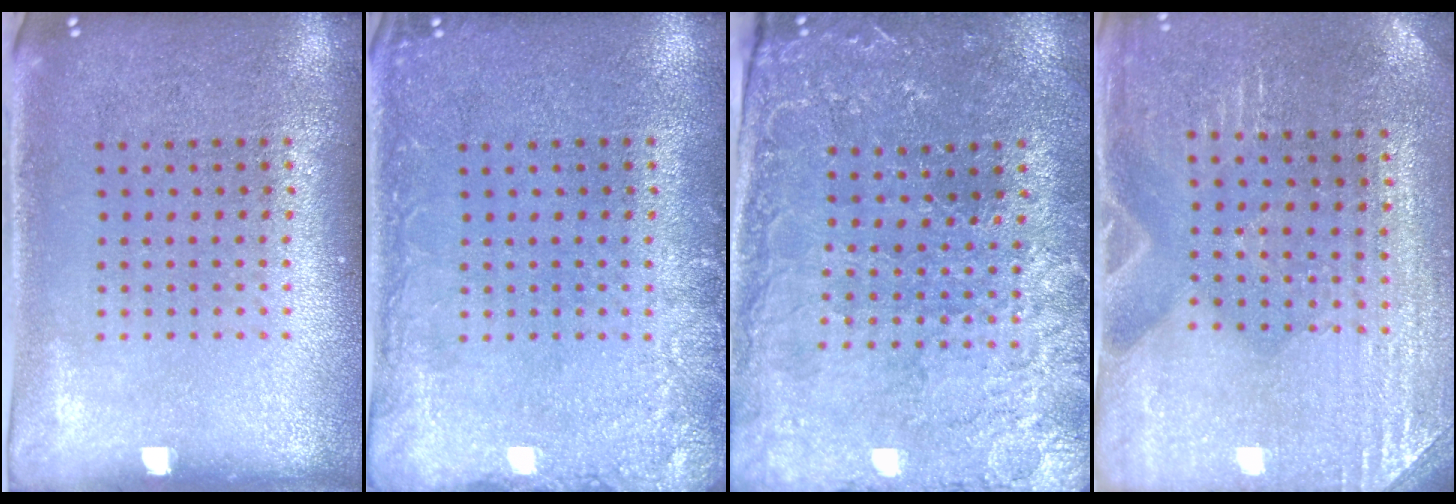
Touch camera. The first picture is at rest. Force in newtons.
{"total": 2.2, "press": 2.1, "slide": 0.2}
{"total": 1.2, "press": 1.2, "slide": 0.4}
{"total": 3.0, "press": 2.9, "slide": 0.2}